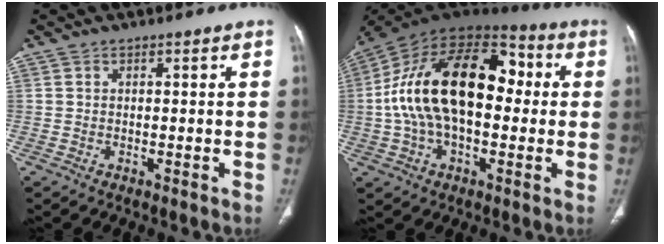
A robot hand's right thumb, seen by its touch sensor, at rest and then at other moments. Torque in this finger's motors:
{"motor_torque": [1.00, 1.11, 1.70, -1.07, 0.43]}